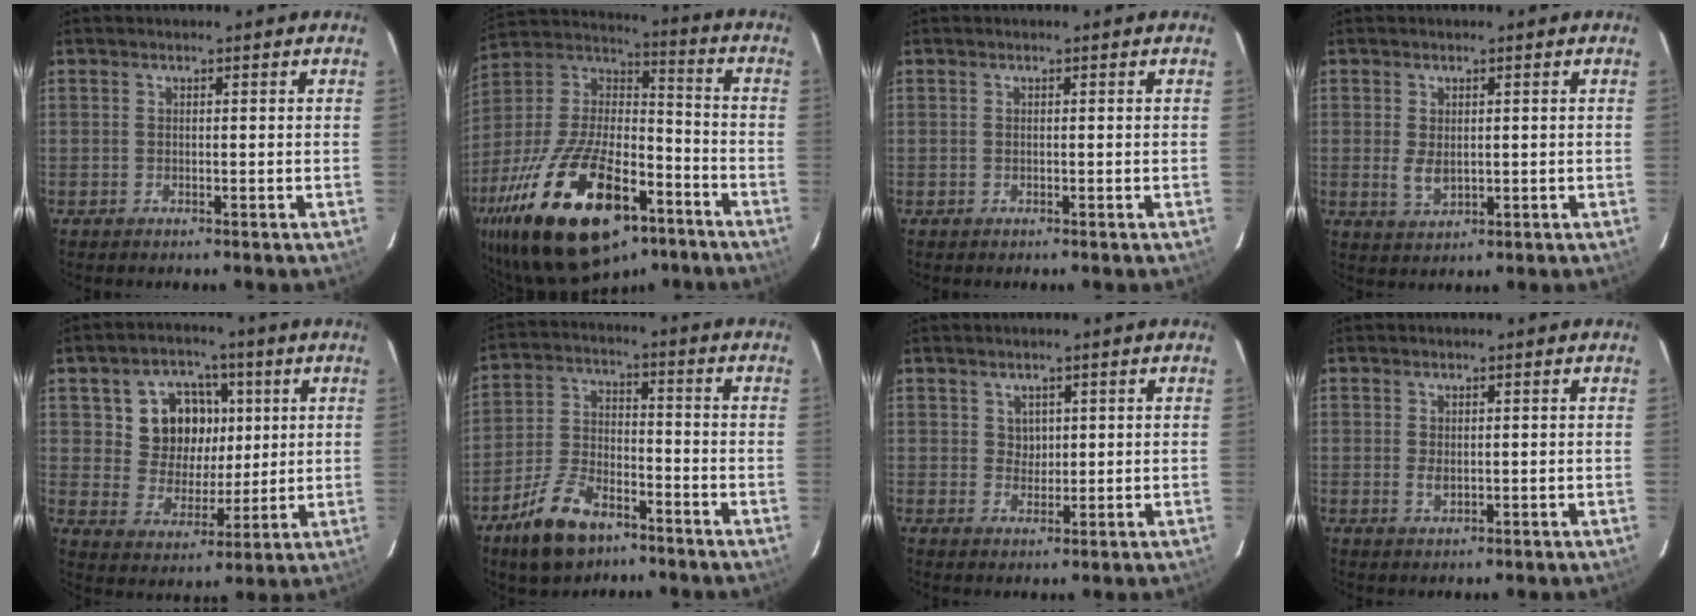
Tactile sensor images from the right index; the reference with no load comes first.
{"total": 31.4, "force": [-17.6, 14.2, 21.8], "torque": [-0.433, -0.014, -0.281]}
{"total": 0.0}
{"total": 3.6, "force": [0.1, 2.3, 2.8], "torque": [-0.052, -0.006, 0.006]}
{"total": 11.2, "force": [3.3, 9.7, 4.7], "torque": [-0.101, 0.020, 0.064]}
{"total": 11.7, "force": [-7.6, 5.7, 6.8], "torque": [-0.155, 0.003, -0.138]}
{"total": 2.4, "force": [1.4, 2.0, 0.4], "torque": [-0.001, 0.004, 0.026]}
{"total": 1.7, "force": [0.2, 1.1, 1.2], "torque": [-0.023, 0.000, 0.004]}